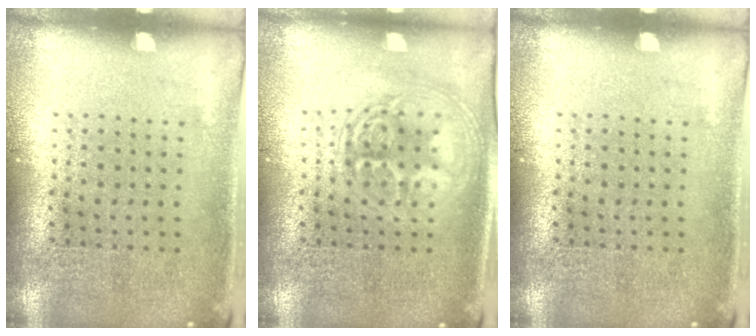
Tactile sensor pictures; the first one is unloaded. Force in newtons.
{"total": 2.9, "press": 2.9, "slide": 0.4}
{"total": 0.0}